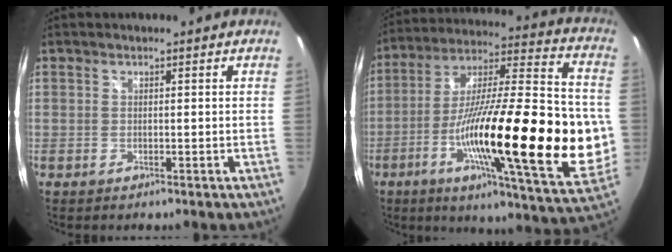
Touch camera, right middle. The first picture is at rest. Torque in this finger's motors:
{"motor_torque": [2.14, 0.00, 1.05, 0.21]}